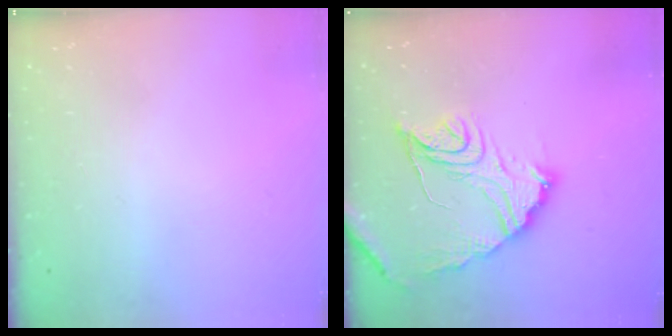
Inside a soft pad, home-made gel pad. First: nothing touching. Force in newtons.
{"total": 16.0, "press": 16.0, "slide": 1.5}